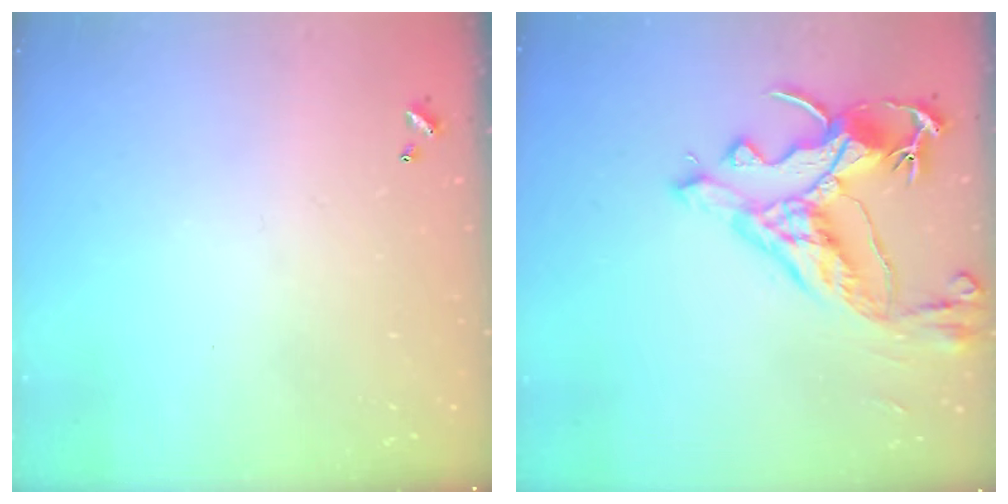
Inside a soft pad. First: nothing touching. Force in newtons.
{"total": 10.4, "press": 10.2, "slide": 2.1}